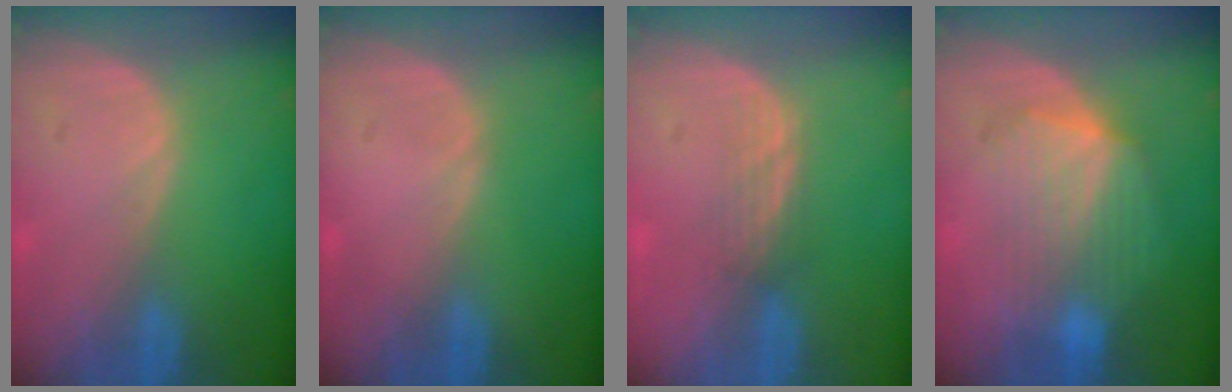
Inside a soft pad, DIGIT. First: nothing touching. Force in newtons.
{"total": 0.0}
{"total": 2.2, "press": 2.1, "slide": 0.2}
{"total": 7.4, "press": 7.4, "slide": 0.2}